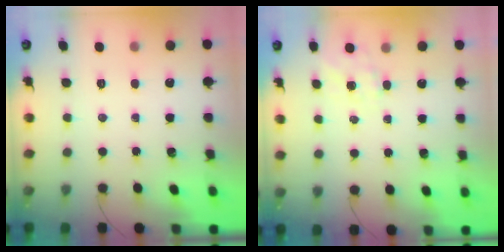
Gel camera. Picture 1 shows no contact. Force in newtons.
{"total": 2.2, "press": 1.9, "slide": 1.2}